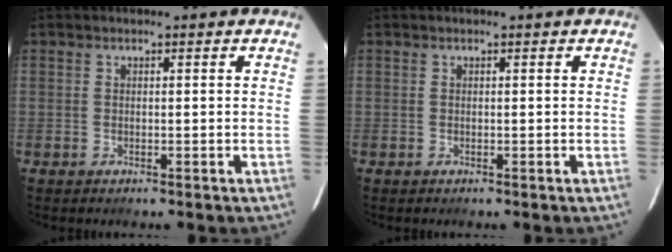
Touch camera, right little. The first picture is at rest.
{"total": 0.0}